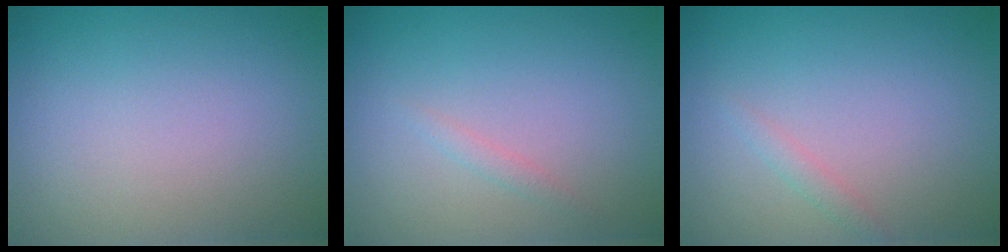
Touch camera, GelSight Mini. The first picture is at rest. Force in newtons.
{"total": 0.7, "press": 0.7, "slide": 0.1}
{"total": 0.9, "press": 0.9, "slide": 0.0}